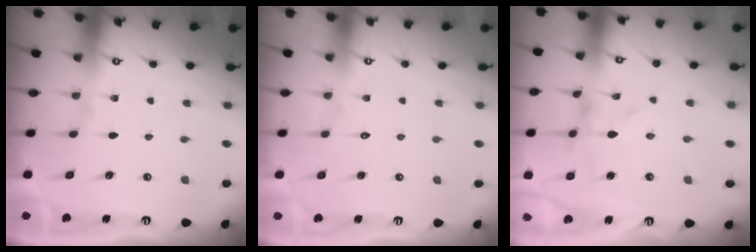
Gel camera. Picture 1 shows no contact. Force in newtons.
{"total": 1.6, "press": 1.6, "slide": 0.1}
{"total": 0.0}